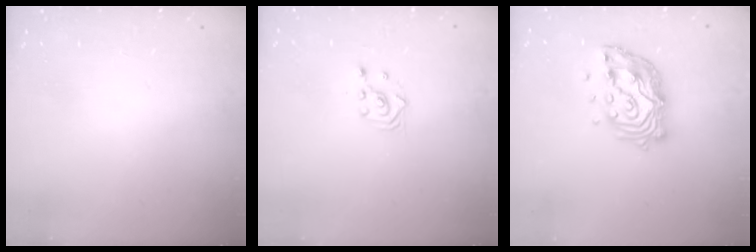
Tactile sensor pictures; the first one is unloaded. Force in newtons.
{"total": 2.5, "press": 2.5, "slide": 0.3}
{"total": 13.5, "press": 13.5, "slide": 1.2}